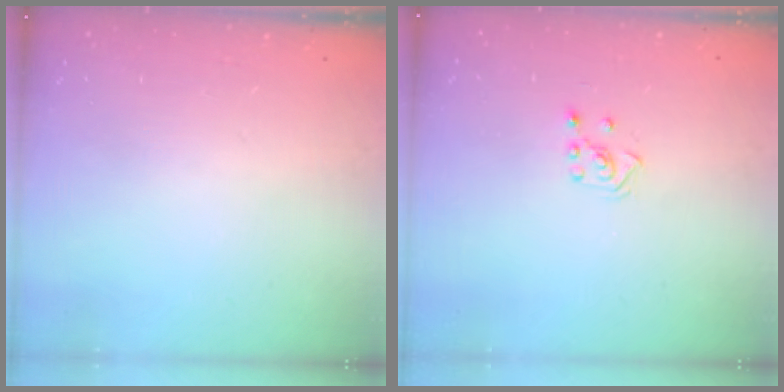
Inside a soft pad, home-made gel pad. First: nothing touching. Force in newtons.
{"total": 2.6, "press": 2.5, "slide": 0.6}